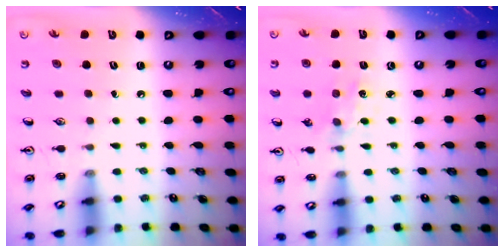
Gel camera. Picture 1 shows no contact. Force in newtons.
{"total": 1.4, "press": 1.4, "slide": 0.2}